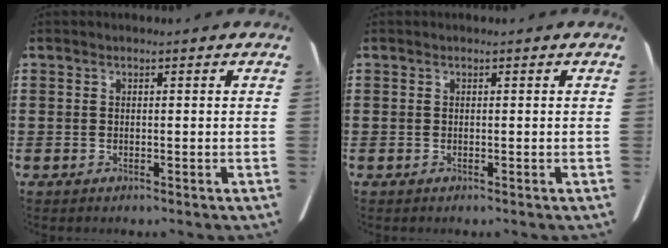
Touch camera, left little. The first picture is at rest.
{"total": 0.0}